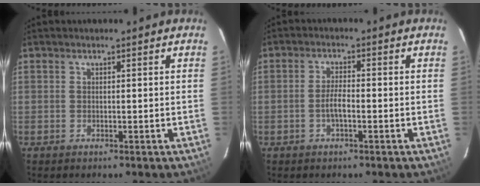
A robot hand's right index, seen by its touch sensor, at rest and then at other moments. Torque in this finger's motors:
{"motor_torque": [0.74, -0.35, 0.45, 0.10]}